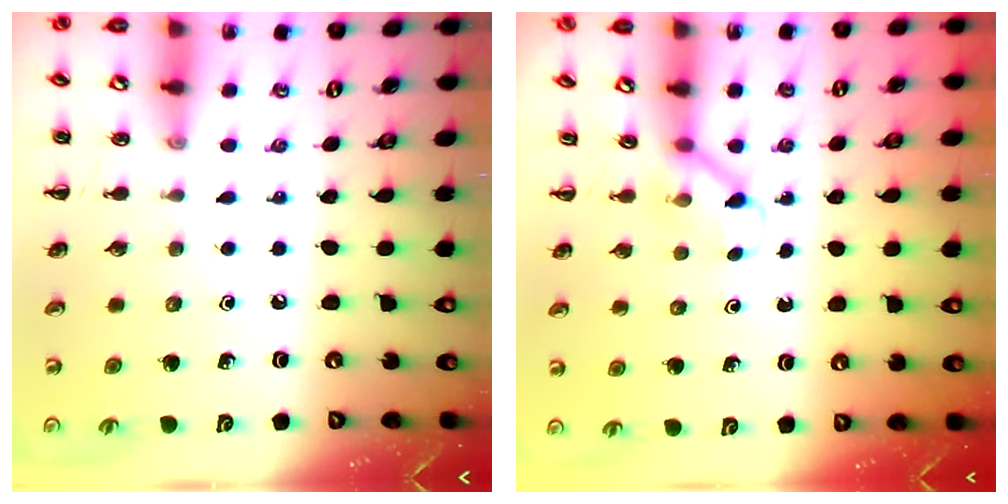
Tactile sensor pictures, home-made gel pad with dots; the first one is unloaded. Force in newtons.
{"total": 2.8, "press": 2.6, "slide": 0.9}